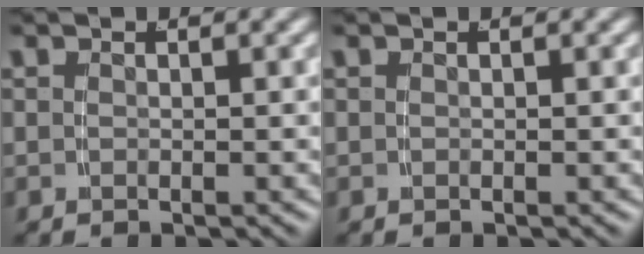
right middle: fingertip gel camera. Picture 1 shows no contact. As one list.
[{"total": 0.0}]